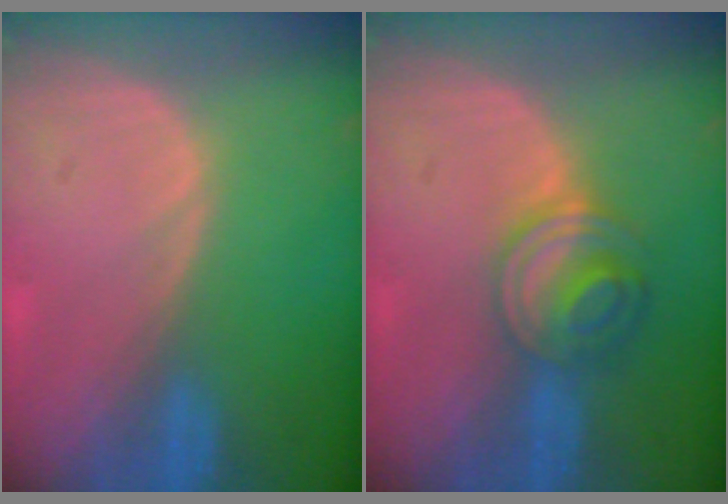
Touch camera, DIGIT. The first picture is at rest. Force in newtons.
{"total": 6.0, "press": 5.4, "slide": 2.6}